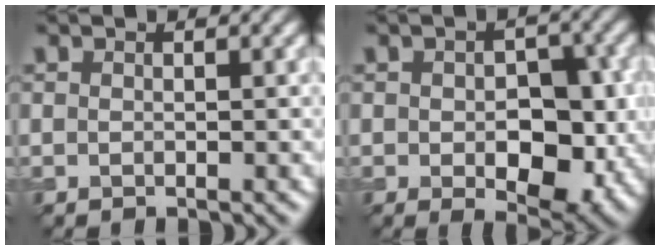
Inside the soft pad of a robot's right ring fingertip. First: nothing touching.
{"total": 6.5, "force": [-0.7, 3.7, 5.2], "torque": [-0.075, -0.005, -0.001]}